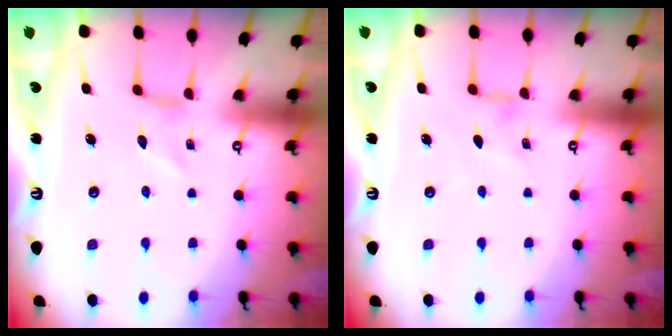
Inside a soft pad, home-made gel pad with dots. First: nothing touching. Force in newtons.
{"total": 0.0}